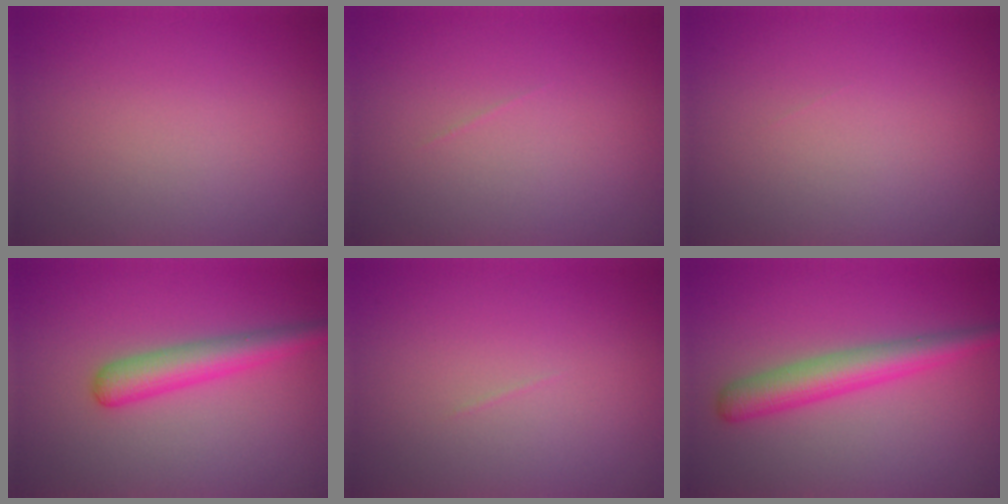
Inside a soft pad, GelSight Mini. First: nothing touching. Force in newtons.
{"total": 0.0}
{"total": 0.0}
{"total": 3.5, "press": 3.5, "slide": 0.1}
{"total": 0.0}
{"total": 4.1, "press": 4.1, "slide": 0.2}